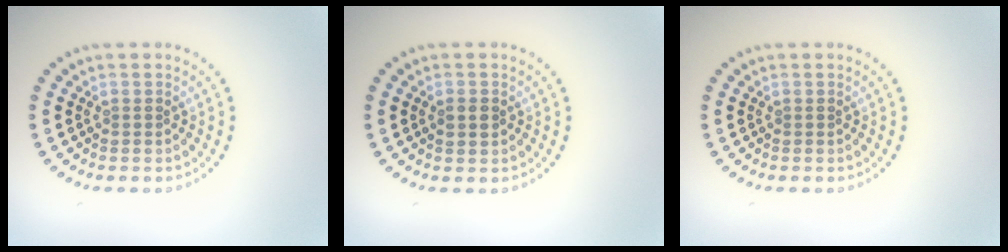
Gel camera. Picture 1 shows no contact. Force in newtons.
{"total": 1.4, "press": 1.4, "slide": 0.1}
{"total": 0.0}